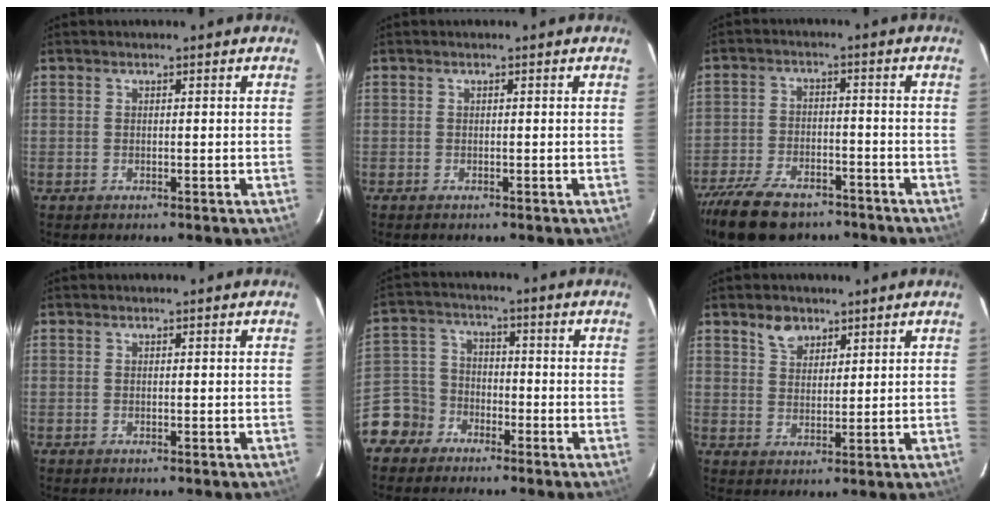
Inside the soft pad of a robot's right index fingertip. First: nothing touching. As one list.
[{"total": 0.0}, {"total": 17.1, "force": [-12.9, 7.9, 8.0], "torque": [-0.190, -0.015, -0.209]}, {"total": 0.0}, {"total": 8.0, "force": [-5.2, 6.1, 0.6], "torque": [-0.029, 0.032, -0.107]}, {"total": 4.4, "force": [3.0, 2.7, 1.7], "torque": [-0.022, 0.008, 0.056]}]